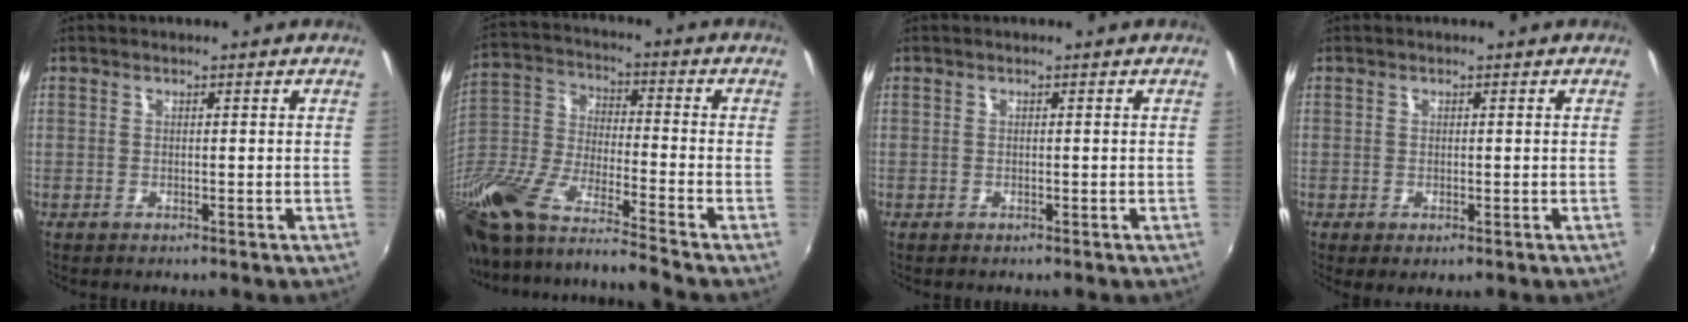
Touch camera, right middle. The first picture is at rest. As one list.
[{"total": 22.9, "force": [-15.6, 4.6, 16.0], "torque": [-0.315, -0.052, -0.297]}, {"total": 0.0}, {"total": 1.3, "force": [-0.2, 0.5, 1.2], "torque": [-0.022, -0.006, -0.001]}]